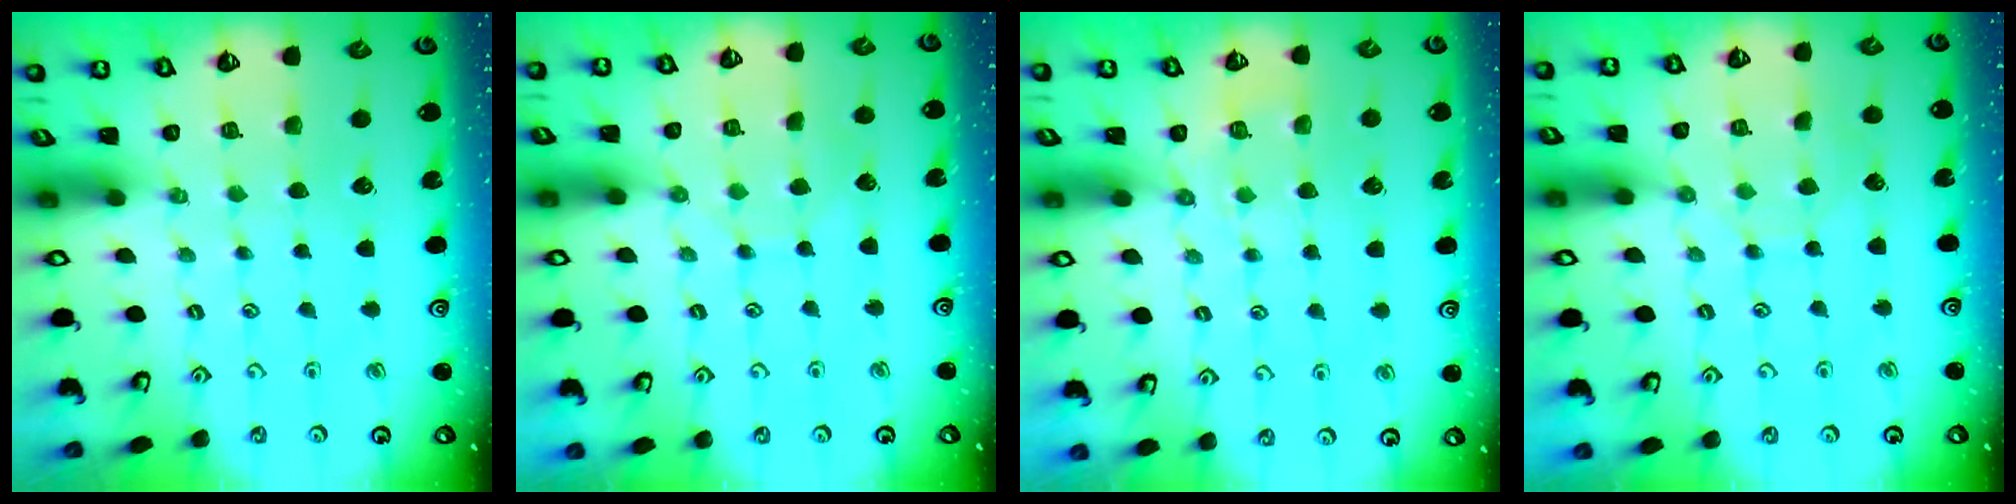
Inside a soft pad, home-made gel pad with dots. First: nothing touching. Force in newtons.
{"total": 3.8, "press": 3.8, "slide": 0.2}
{"total": 5.4, "press": 5.3, "slide": 1.1}
{"total": 6.1, "press": 6.1, "slide": 0.4}